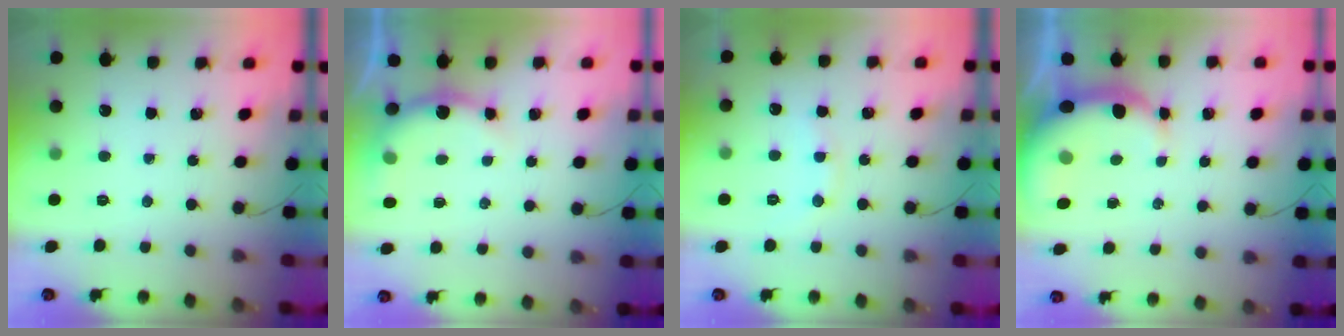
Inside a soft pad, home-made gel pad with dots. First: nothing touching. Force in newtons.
{"total": 5.3, "press": 5.3, "slide": 0.1}
{"total": 6.8, "press": 6.7, "slide": 1.6}
{"total": 6.2, "press": 6.0, "slide": 1.3}